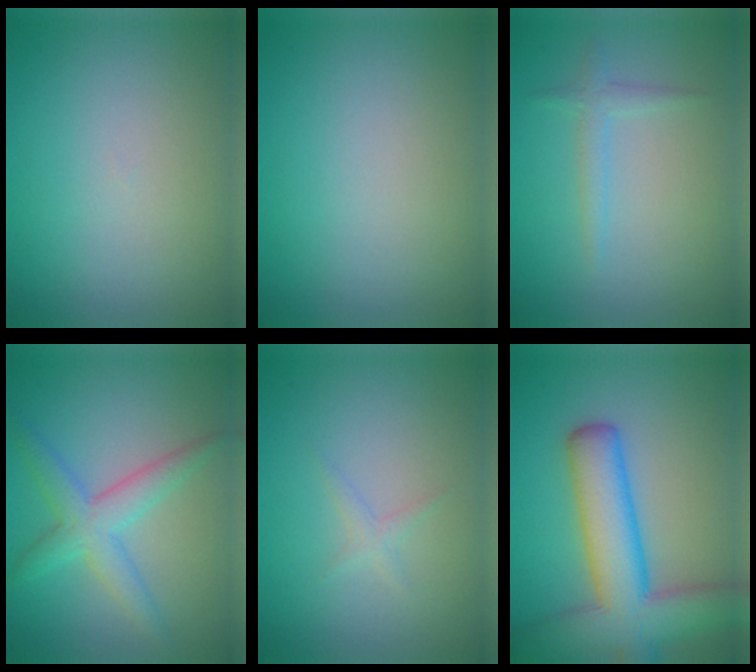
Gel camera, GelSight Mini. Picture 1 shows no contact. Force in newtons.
{"total": 0.0}
{"total": 1.4, "press": 1.4, "slide": 0.1}
{"total": 3.9, "press": 3.9, "slide": 0.2}
{"total": 0.9, "press": 0.9, "slide": 0.0}
{"total": 9.4, "press": 9.4, "slide": 0.5}